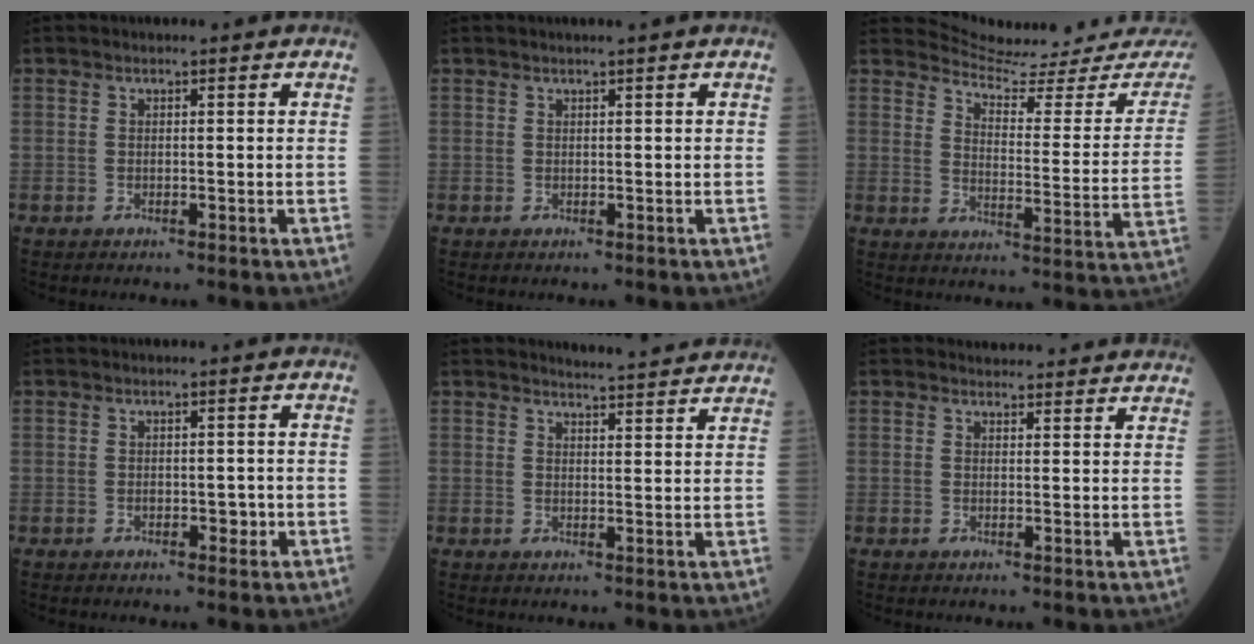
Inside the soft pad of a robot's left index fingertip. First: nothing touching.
{"total": 0.9, "force": [0.5, -0.3, 0.7], "torque": [-0.018, 0.001, 0.015]}
{"total": 17.5, "force": [17.2, 0.6, 3.1], "torque": [-0.039, -0.103, 0.206]}
{"total": 1.8, "force": [-0.5, 1.2, 1.2], "torque": [-0.013, 0.003, -0.004]}
{"total": 10.5, "force": [10.2, -0.2, 2.6], "torque": [-0.038, -0.004, 0.114]}
{"total": 9.6, "force": [9.2, 1.4, 2.0], "torque": [-0.011, 0.013, 0.093]}